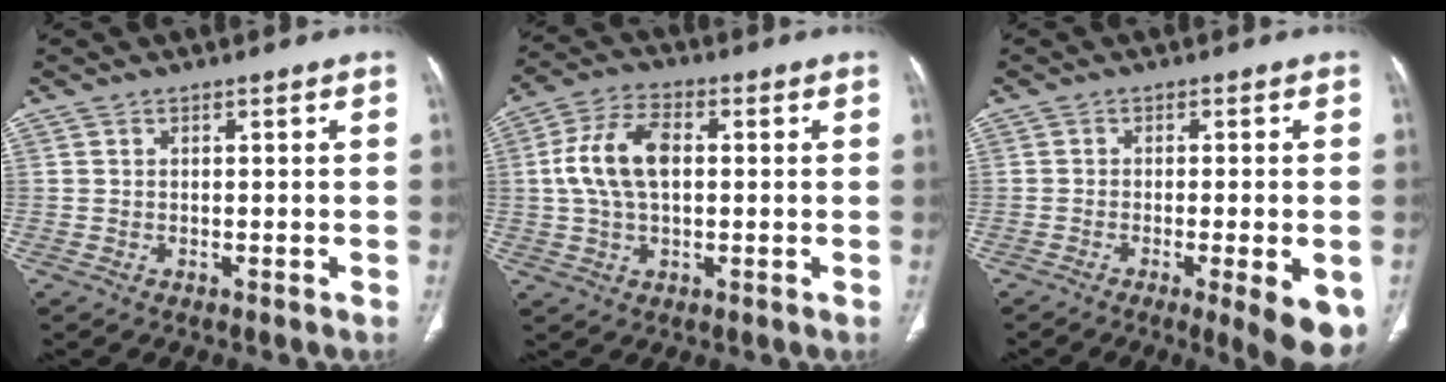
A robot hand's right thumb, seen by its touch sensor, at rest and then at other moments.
{"total": 10.7, "force": [1.0, 6.1, 8.7], "torque": [-0.175, 0.019, 0.018]}
{"total": 10.5, "force": [-4.3, 2.3, 9.4], "torque": [-0.113, -0.011, -0.057]}